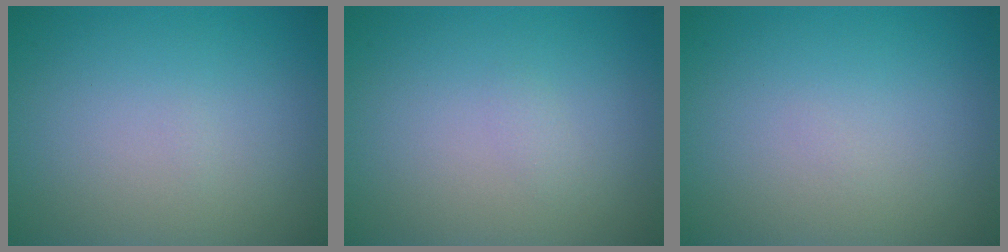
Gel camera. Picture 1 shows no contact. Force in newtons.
{"total": 0.6, "press": 0.6, "slide": 0.0}
{"total": 0.0}